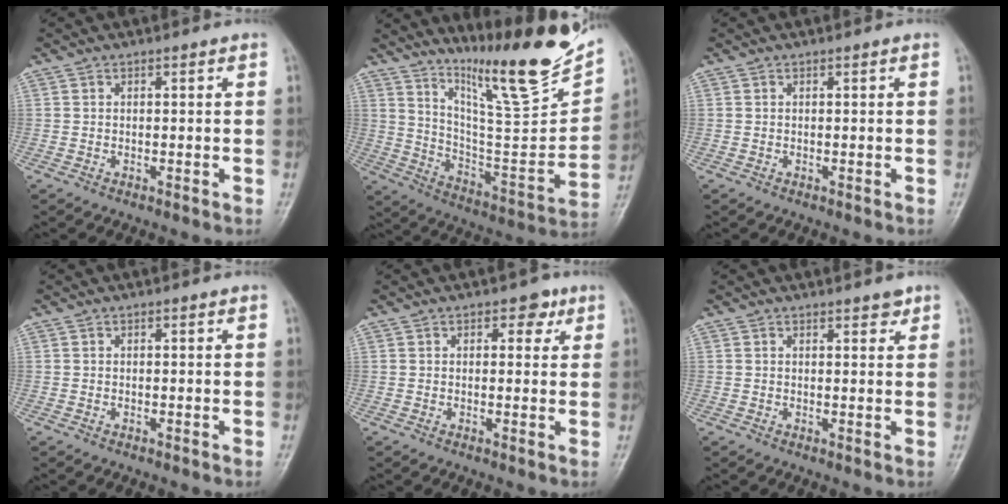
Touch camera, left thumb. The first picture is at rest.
{"total": 20.8, "force": [16.3, 2.1, 12.7], "torque": [-0.166, -0.113, 0.273]}
{"total": 0.0}
{"total": 0.0}
{"total": 3.4, "force": [1.7, 2.2, 2.0], "torque": [-0.004, -0.004, 0.017]}
{"total": 2.1, "force": [1.6, 0.8, 1.1], "torque": [-0.006, -0.009, 0.019]}